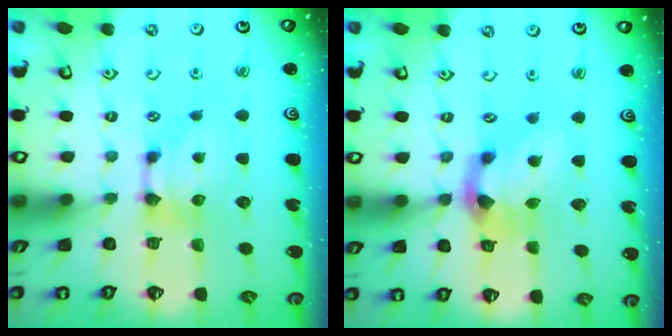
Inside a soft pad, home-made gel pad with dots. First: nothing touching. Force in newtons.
{"total": 4.0, "press": 3.5, "slide": 2.1}